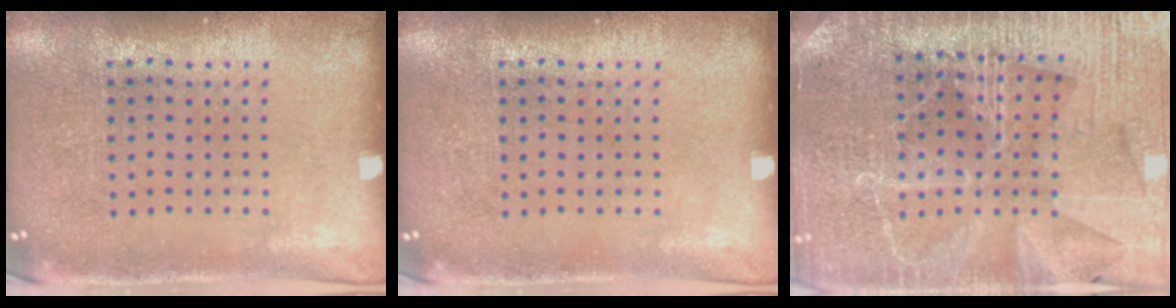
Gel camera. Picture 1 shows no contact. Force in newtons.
{"total": 0.0}
{"total": 4.1, "press": 3.9, "slide": 1.4}